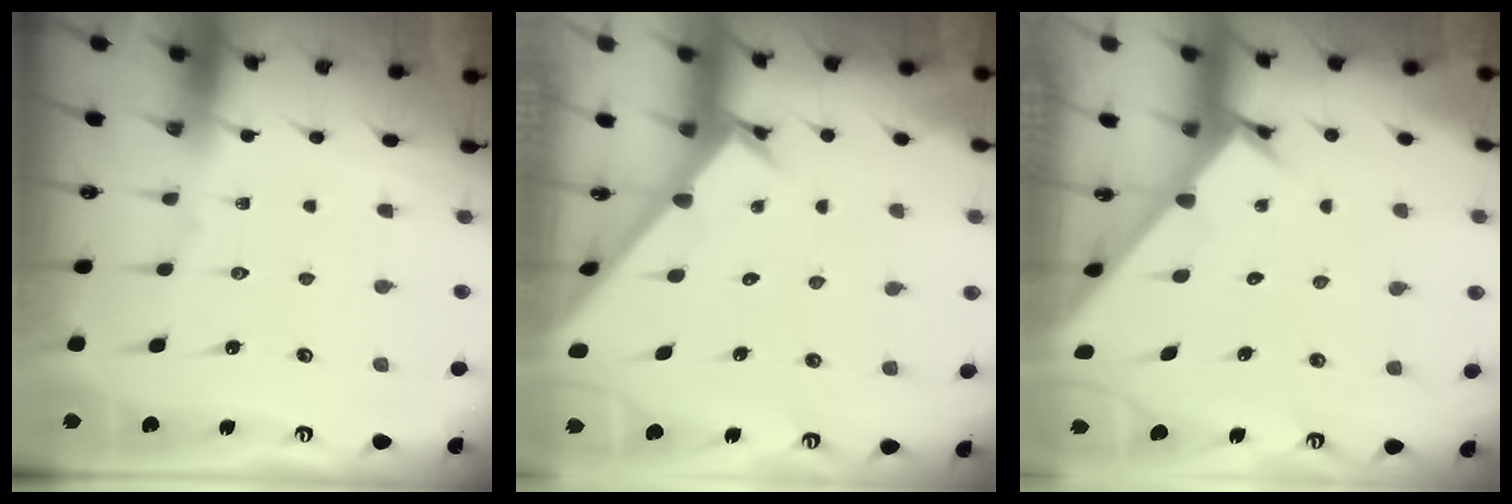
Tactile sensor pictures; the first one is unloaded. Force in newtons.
{"total": 2.7, "press": 2.7, "slide": 0.3}
{"total": 2.4, "press": 2.4, "slide": 0.1}